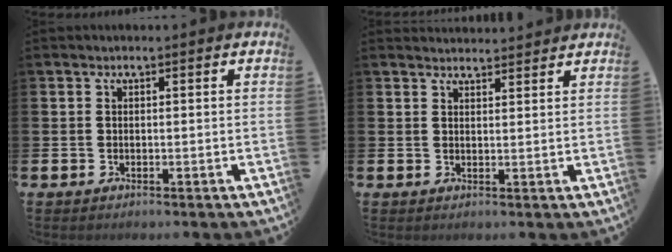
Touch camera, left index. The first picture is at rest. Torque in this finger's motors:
{"motor_torque": [-0.70, -0.78, -0.47, -0.12]}